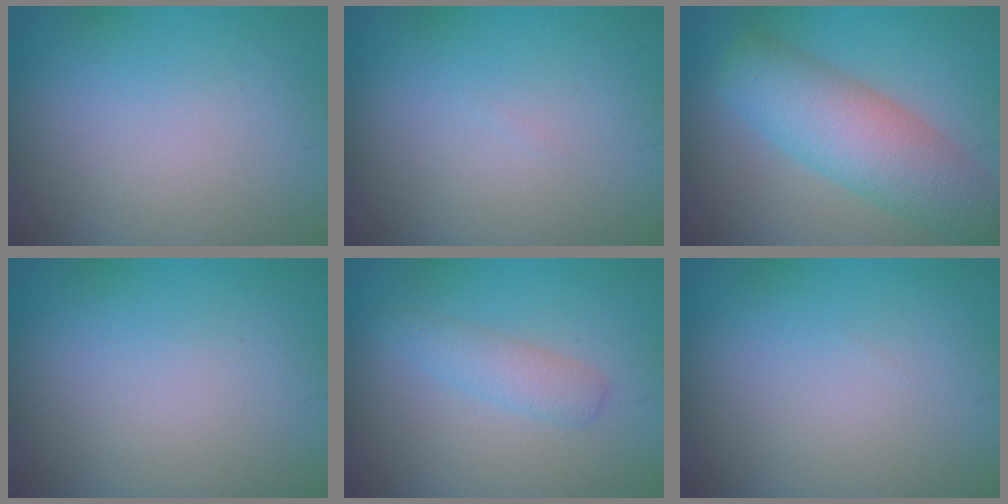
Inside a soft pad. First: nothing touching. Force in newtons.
{"total": 0.0}
{"total": 6.9, "press": 6.9, "slide": 0.2}
{"total": 0.0}
{"total": 2.0, "press": 2.0, "slide": 0.1}
{"total": 0.0}